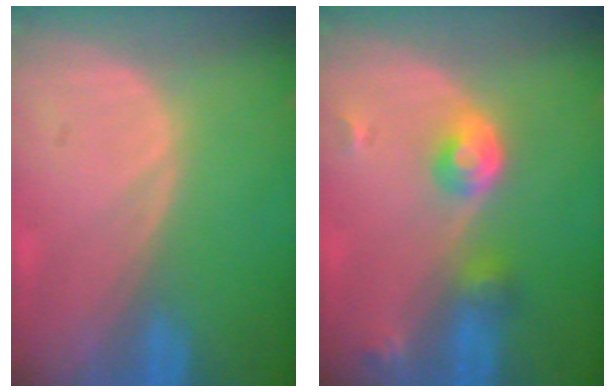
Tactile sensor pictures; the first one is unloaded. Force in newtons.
{"total": 4.1, "press": 4.1, "slide": 0.6}